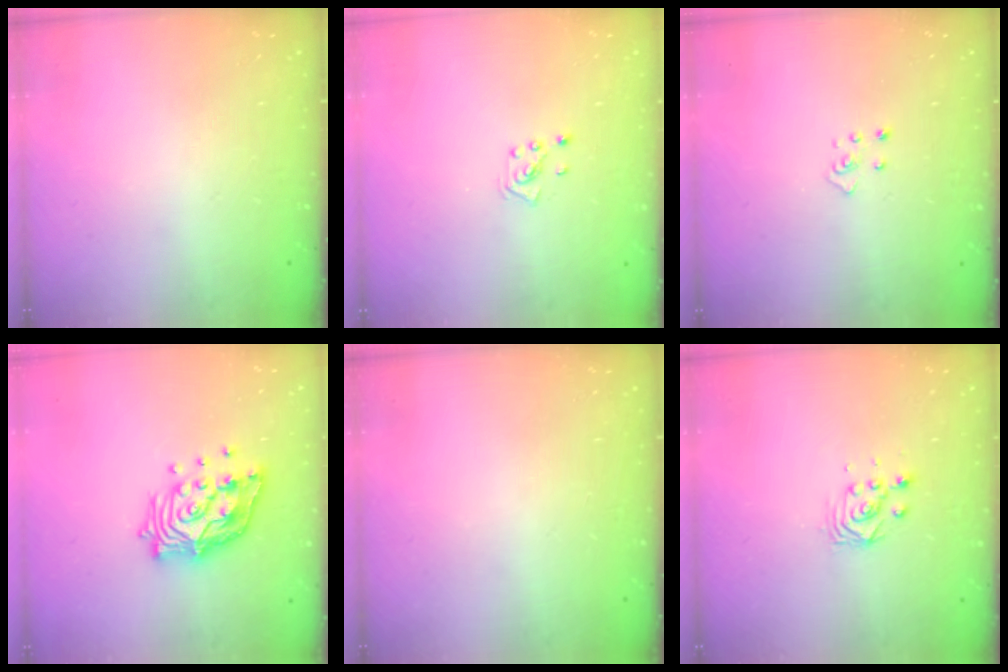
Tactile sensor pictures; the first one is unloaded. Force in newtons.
{"total": 2.1, "press": 2.0, "slide": 0.3}
{"total": 2.5, "press": 2.4, "slide": 0.3}
{"total": 14.8, "press": 14.7, "slide": 1.9}
{"total": 0.0}
{"total": 3.0, "press": 2.9, "slide": 0.3}